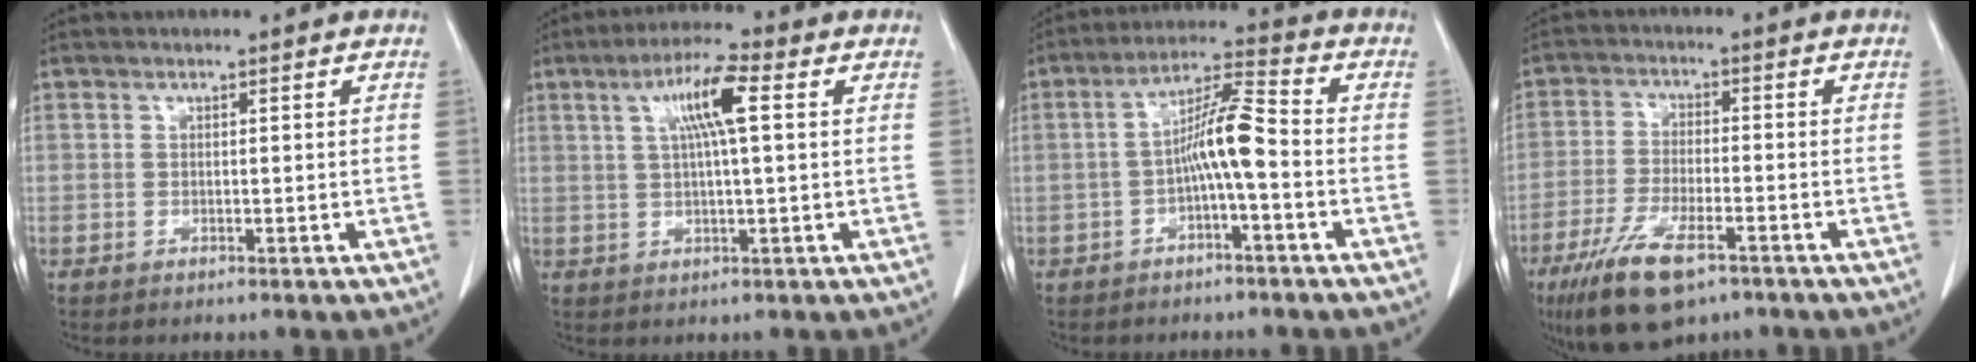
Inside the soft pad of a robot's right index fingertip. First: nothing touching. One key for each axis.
{"total": 7.4, "fx": 2.2, "fy": 0.7, "fz": 7.1, "tx": -0.130, "ty": 0.013, "tz": 0.038}
{"total": 7.7, "fx": -1.8, "fy": 0.6, "fz": 7.5, "tx": -0.138, "ty": 0.023, "tz": -0.035}
{"total": 11.2, "fx": -7.0, "fy": 3.5, "fz": 8.0, "tx": -0.154, "ty": -0.020, "tz": -0.119}